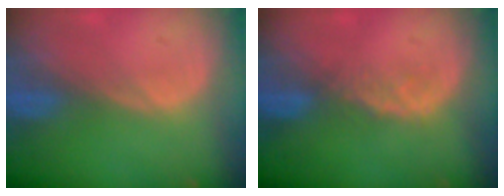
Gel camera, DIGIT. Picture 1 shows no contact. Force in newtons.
{"total": 1.9, "press": 1.9, "slide": 0.3}